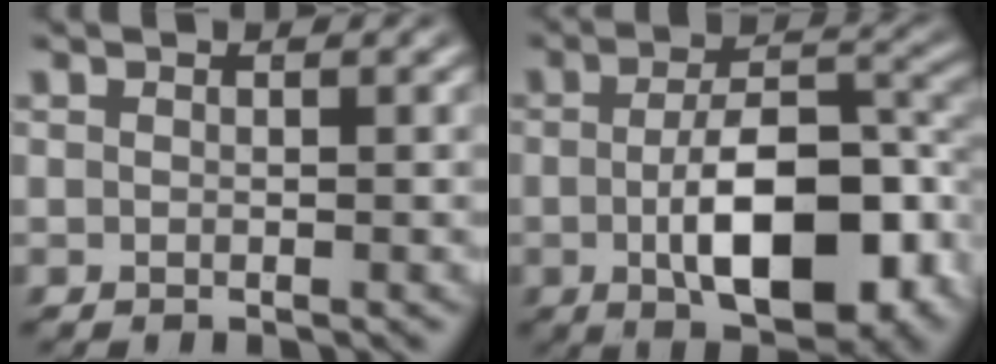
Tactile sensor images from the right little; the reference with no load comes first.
{"total": 10.0, "force": [-2.5, 4.0, 8.8], "torque": [-0.120, -0.012, -0.032]}